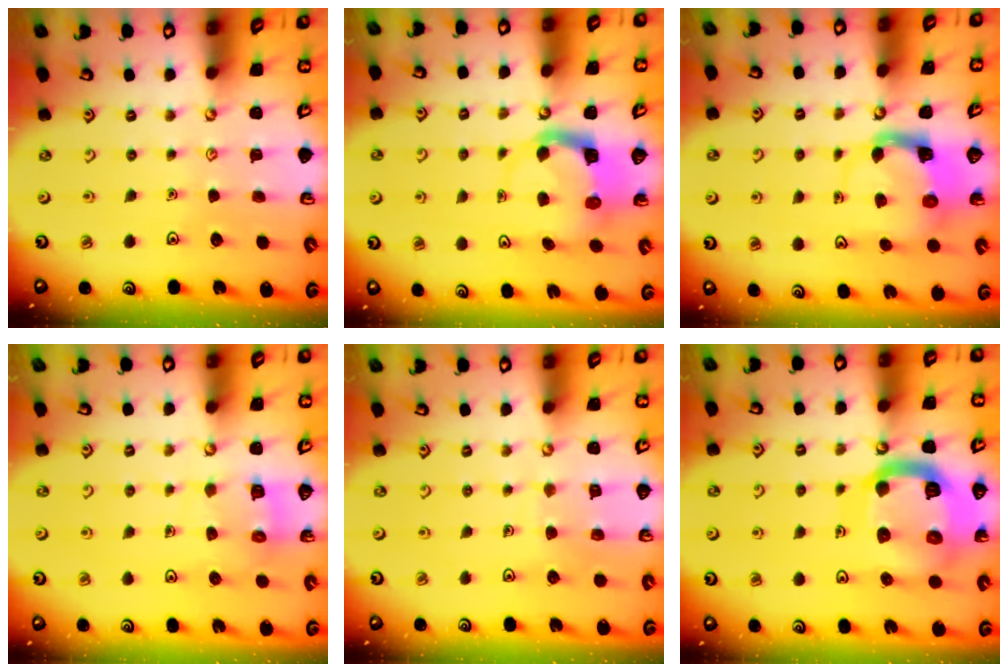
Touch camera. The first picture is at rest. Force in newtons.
{"total": 3.9, "press": 3.9, "slide": 0.3}
{"total": 3.7, "press": 3.7, "slide": 0.7}
{"total": 6.3, "press": 6.3, "slide": 0.5}
{"total": 5.2, "press": 5.2, "slide": 0.4}
{"total": 19.8, "press": 19.7, "slide": 2.1}